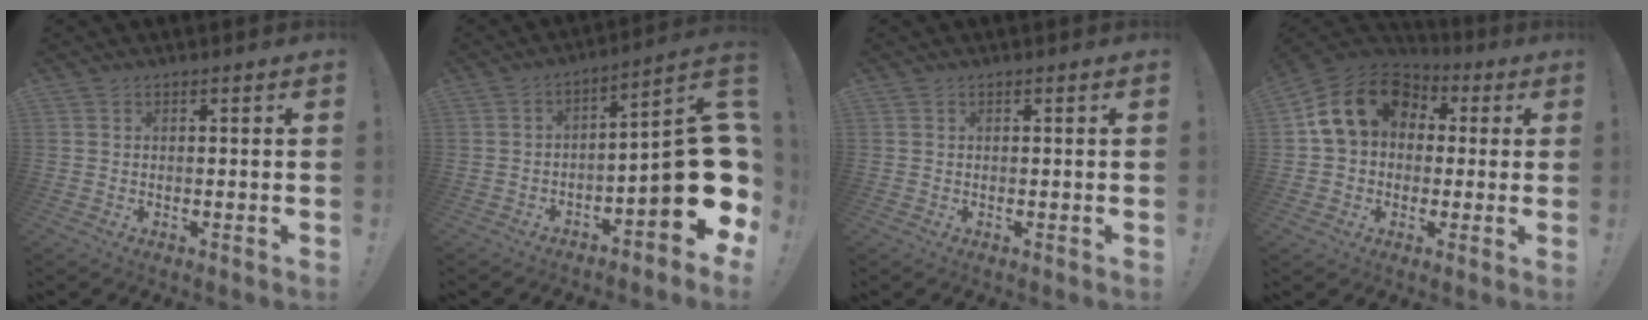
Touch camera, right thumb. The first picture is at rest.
{"total": 17.7, "force": [-3.2, 4.8, 16.7], "torque": [-0.219, 0.011, -0.045]}
{"total": 0.0}
{"total": 16.4, "force": [4.8, 12.6, 9.4], "torque": [-0.158, 0.004, 0.093]}